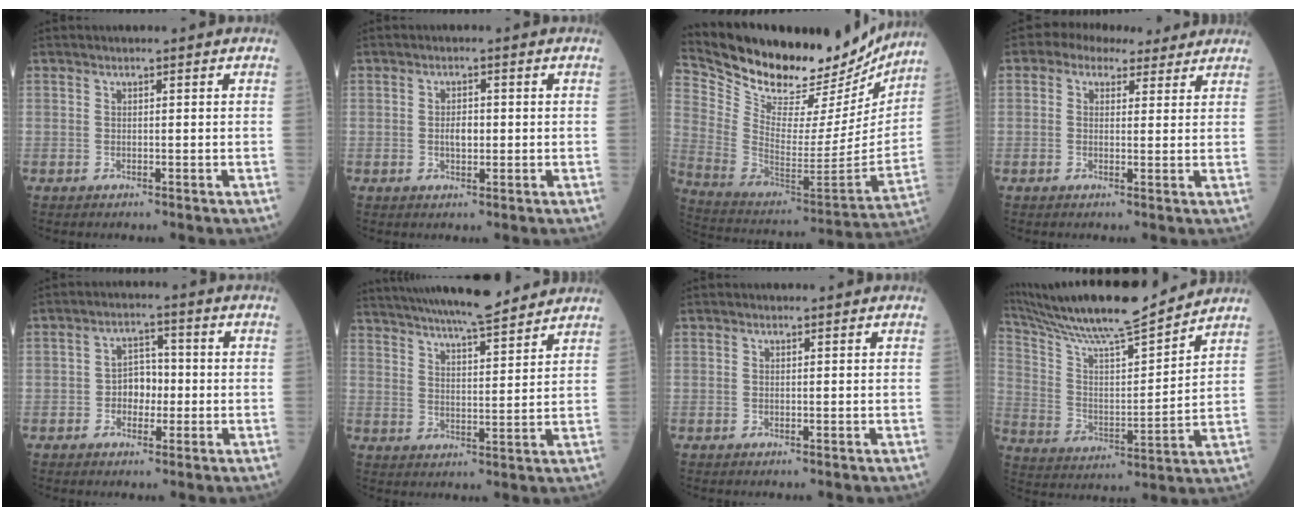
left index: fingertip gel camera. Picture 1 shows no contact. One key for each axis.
{"total": 2.2, "fx": -0.9, "fy": 1.1, "fz": 1.7, "tx": -0.026, "ty": -0.002, "tz": -0.019}
{"total": 26.9, "fx": 23.8, "fy": 7.3, "fz": 10.3, "tx": -0.182, "ty": -0.043, "tz": 0.348}
{"total": 5.5, "fx": 3.8, "fy": 3.6, "fz": 1.8, "tx": -0.025, "ty": 0.029, "tz": 0.046}
{"total": 4.3, "fx": -1.6, "fy": 2.9, "fz": 2.7, "tx": -0.039, "ty": 0.011, "tz": -0.034}
{"total": 17.2, "fx": 15.3, "fy": 2.0, "fz": 7.8, "tx": -0.132, "ty": 0.018, "tz": 0.228}
{"total": 0.7, "fx": -0.6, "fy": 0.1, "fz": -0.3, "tx": 0.002, "ty": -0.005, "tz": -0.015}
{"total": 18.0, "fx": 16.0, "fy": 0.8, "fz": 8.2, "tx": -0.153, "ty": 0.007, "tz": 0.269}